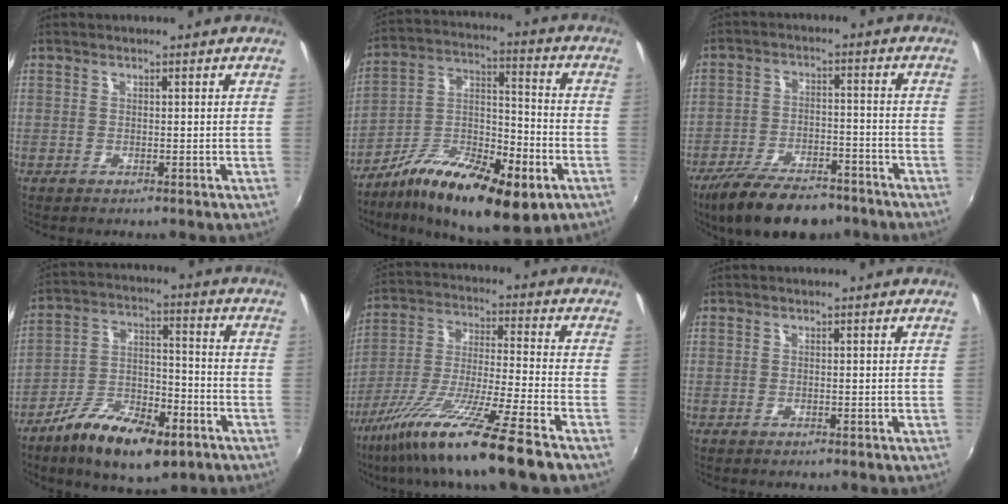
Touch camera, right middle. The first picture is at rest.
{"total": 21.7, "force": [-11.7, 8.0, 16.5], "torque": [-0.286, -0.021, -0.192]}
{"total": 15.0, "force": [-11.5, 5.7, 7.8], "torque": [-0.166, -0.021, -0.187]}
{"total": 16.4, "force": [-9.7, 6.7, 11.4], "torque": [-0.214, -0.013, -0.160]}
{"total": 18.4, "force": [-12.8, -0.2, 13.2], "torque": [-0.255, -0.044, -0.226]}
{"total": 0.0}